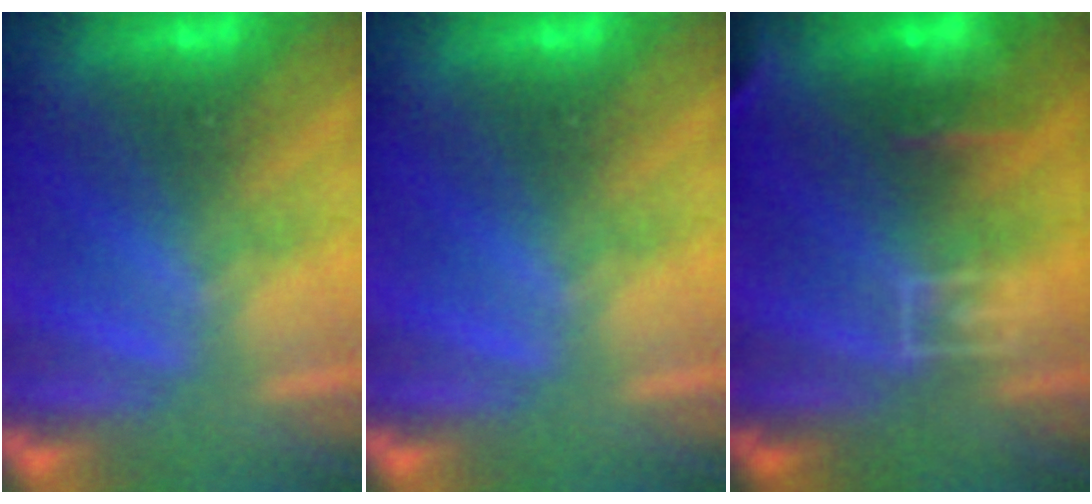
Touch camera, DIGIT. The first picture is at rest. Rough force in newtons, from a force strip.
{"total": 0.0}
{"total": 7.3}